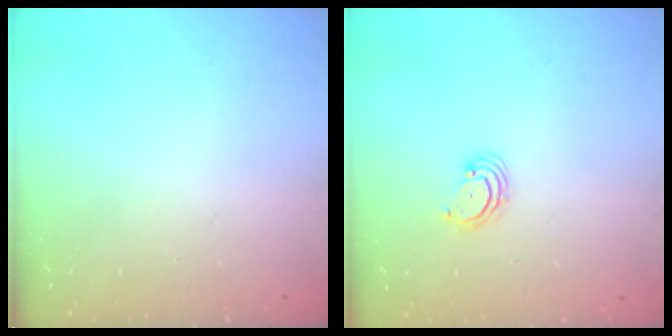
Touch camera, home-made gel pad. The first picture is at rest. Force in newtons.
{"total": 2.7, "press": 2.7, "slide": 0.3}